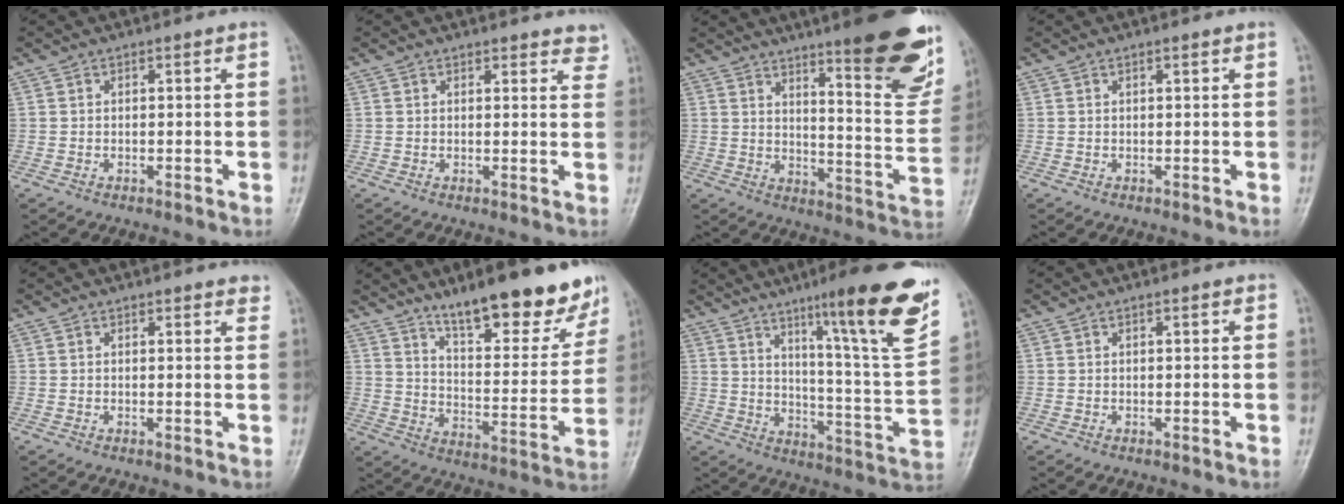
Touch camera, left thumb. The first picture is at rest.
{"total": 4.3, "force": [3.8, 1.5, 1.3], "torque": [0.013, -0.017, 0.033]}
{"total": 18.9, "force": [11.9, 4.3, 14.0], "torque": [-0.147, -0.068, 0.154]}
{"total": 0.9, "force": [0.5, 0.2, 0.7], "torque": [-0.011, 0.000, 0.007]}
{"total": 2.7, "force": [2.3, 0.8, 1.2], "torque": [0.002, -0.005, 0.020]}
{"total": 19.6, "force": [14.2, 5.4, 12.4], "torque": [-0.135, -0.084, 0.221]}
{"total": 22.8, "force": [13.3, 2.6, 18.4], "torque": [-0.235, -0.061, 0.198]}
{"total": 0.9, "force": [0.6, 0.2, 0.7], "torque": [-0.011, 0.000, 0.006]}